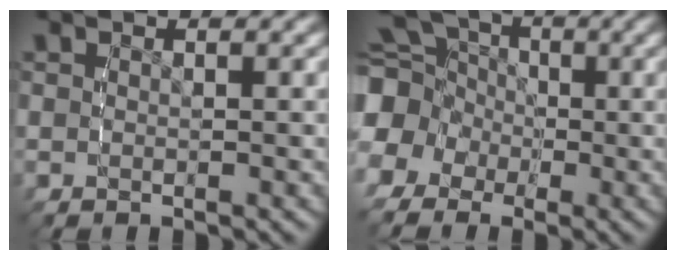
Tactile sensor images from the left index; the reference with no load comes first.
{"total": 11.8, "force": [0.0, 10.5, 5.3], "torque": [-0.121, -0.017, -0.015]}